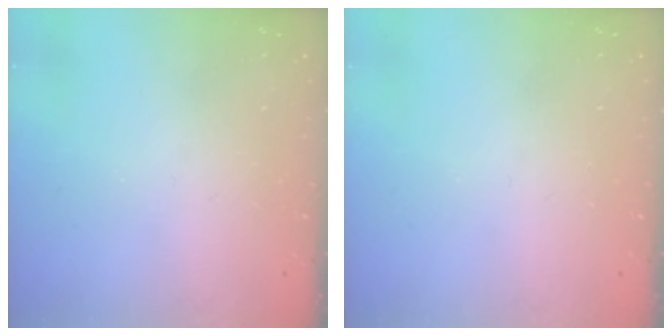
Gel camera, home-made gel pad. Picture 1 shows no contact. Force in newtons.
{"total": 0.0}